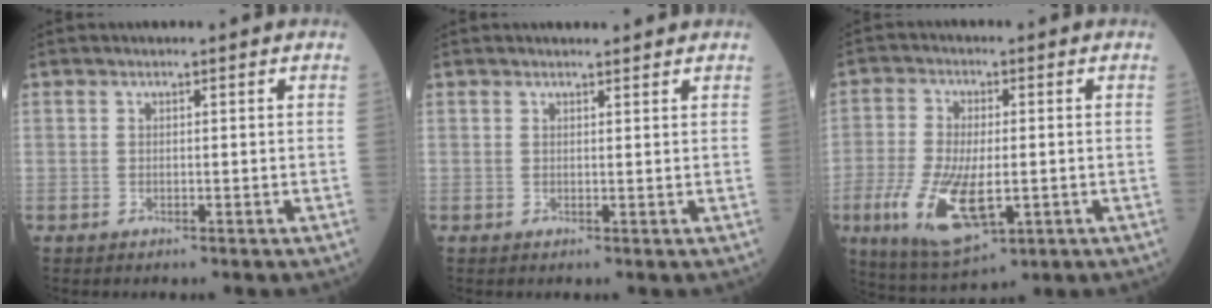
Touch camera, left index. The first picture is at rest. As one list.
[{"total": 2.1, "force": [2.1, 0.2, 0.4], "torque": [-0.010, 0.003, 0.027]}, {"total": 11.5, "force": [-3.0, 4.6, 10.1], "torque": [-0.206, -0.019, -0.044]}]